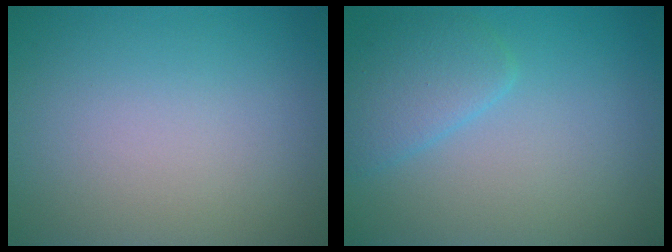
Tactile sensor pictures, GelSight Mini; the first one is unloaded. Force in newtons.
{"total": 2.8, "press": 2.8, "slide": 0.2}